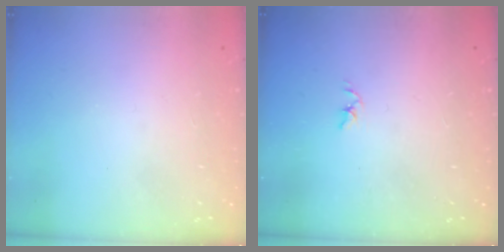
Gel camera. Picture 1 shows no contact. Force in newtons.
{"total": 1.8, "press": 1.7, "slide": 0.3}